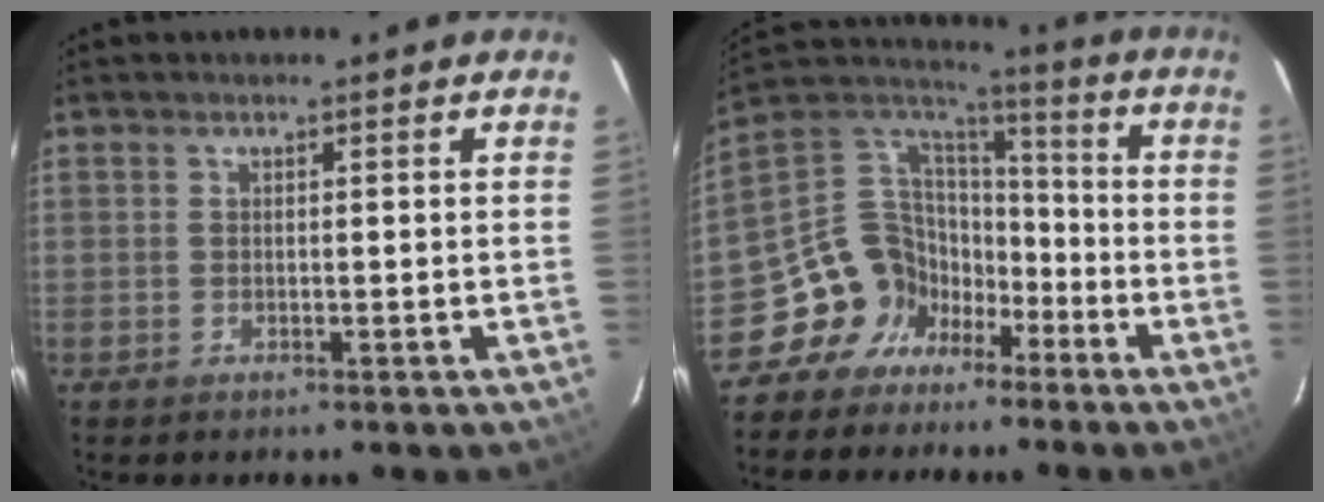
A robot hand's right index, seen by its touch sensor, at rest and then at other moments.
{"total": 13.4, "force": [-8.4, 10.0, 3.3], "torque": [-0.086, 0.043, -0.155]}